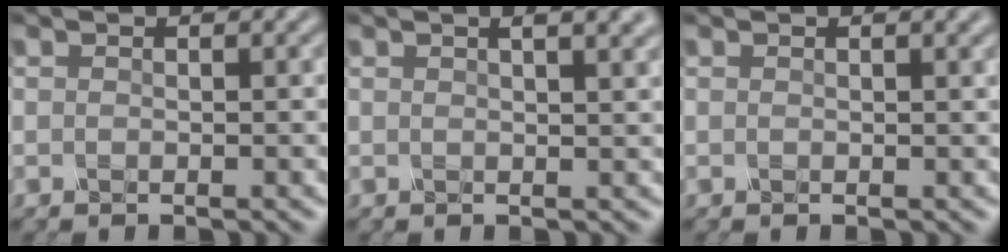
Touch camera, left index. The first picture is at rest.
{"total": 5.3, "force": [2.8, 2.3, 3.9], "torque": [-0.017, 0.029, 0.003]}
{"total": 1.4, "force": [0.9, 0.4, 1.0], "torque": [-0.009, 0.003, 0.011]}